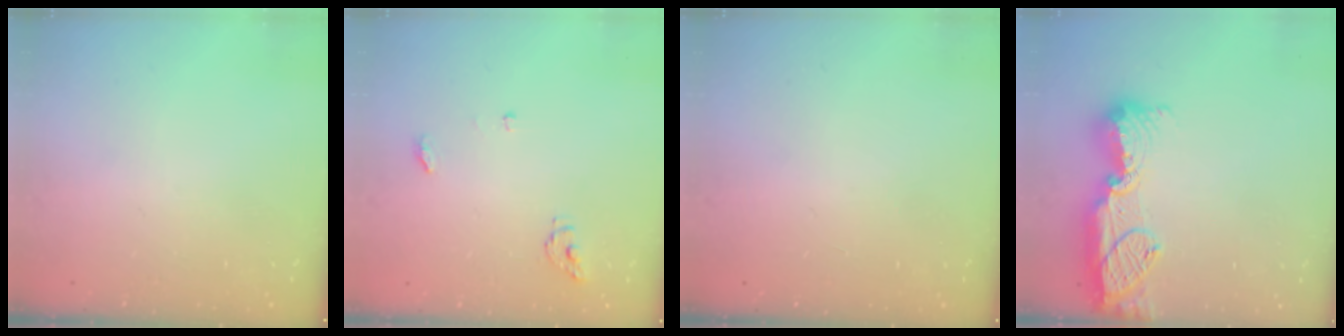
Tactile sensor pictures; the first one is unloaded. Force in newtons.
{"total": 4.4, "press": 4.3, "slide": 0.5}
{"total": 0.9, "press": 0.9, "slide": 0.0}
{"total": 17.2, "press": 16.2, "slide": 5.8}